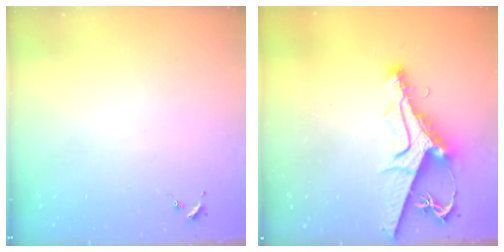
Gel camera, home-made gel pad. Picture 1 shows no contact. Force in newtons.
{"total": 11.6, "press": 11.6, "slide": 1.2}